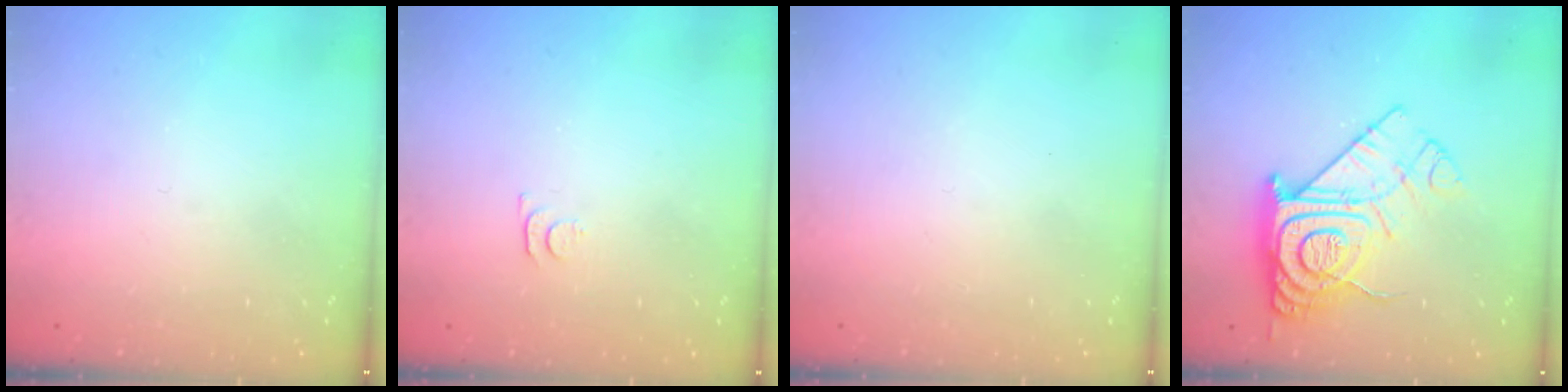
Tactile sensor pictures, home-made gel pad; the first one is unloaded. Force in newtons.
{"total": 3.4, "press": 3.4, "slide": 0.5}
{"total": 1.6, "press": 1.6, "slide": 0.1}
{"total": 14.8, "press": 14.7, "slide": 1.3}